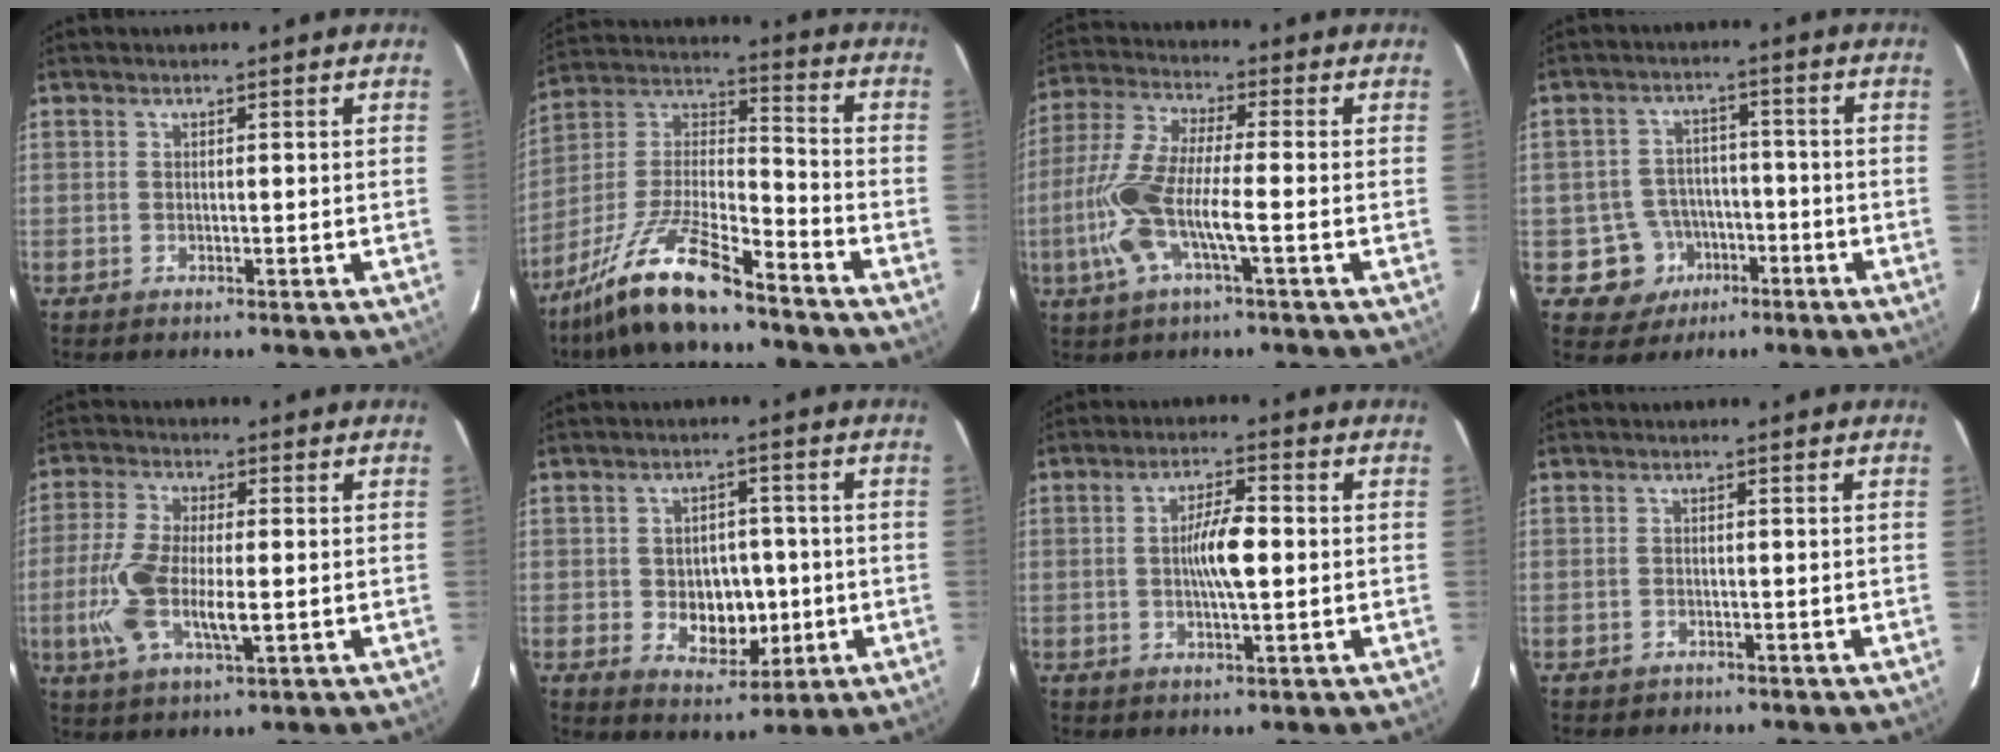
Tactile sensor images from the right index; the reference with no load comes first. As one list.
[{"total": 15.1, "force": [-11.3, 2.6, 9.6], "torque": [-0.199, 0.001, -0.208]}, {"total": 11.2, "force": [-3.0, 1.7, 10.6], "torque": [-0.234, 0.005, -0.061]}, {"total": 7.3, "force": [-2.6, 6.8, 0.3], "torque": [0.001, 0.014, -0.032]}, {"total": 10.6, "force": [-1.8, 3.5, 9.9], "torque": [-0.213, -0.006, -0.030]}, {"total": 7.8, "force": [-1.0, 5.2, 5.7], "torque": [-0.084, 0.006, -0.005]}, {"total": 6.4, "force": [-0.1, 1.2, 6.3], "torque": [-0.115, 0.006, -0.003]}, {"total": 0.9, "force": [-0.7, 0.7, -0.1], "torque": [-0.006, 0.002, -0.010]}]